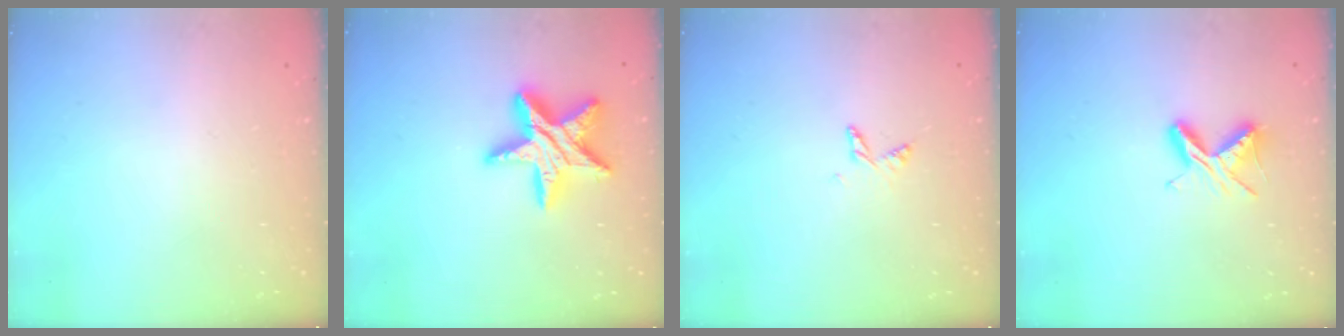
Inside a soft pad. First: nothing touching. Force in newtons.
{"total": 17.1, "press": 17.0, "slide": 1.2}
{"total": 4.6, "press": 4.6, "slide": 0.5}
{"total": 6.8, "press": 6.7, "slide": 0.7}